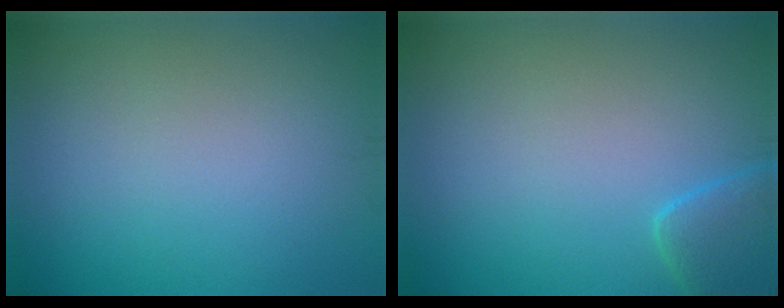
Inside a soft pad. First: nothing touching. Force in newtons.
{"total": 3.1, "press": 3.1, "slide": 0.3}